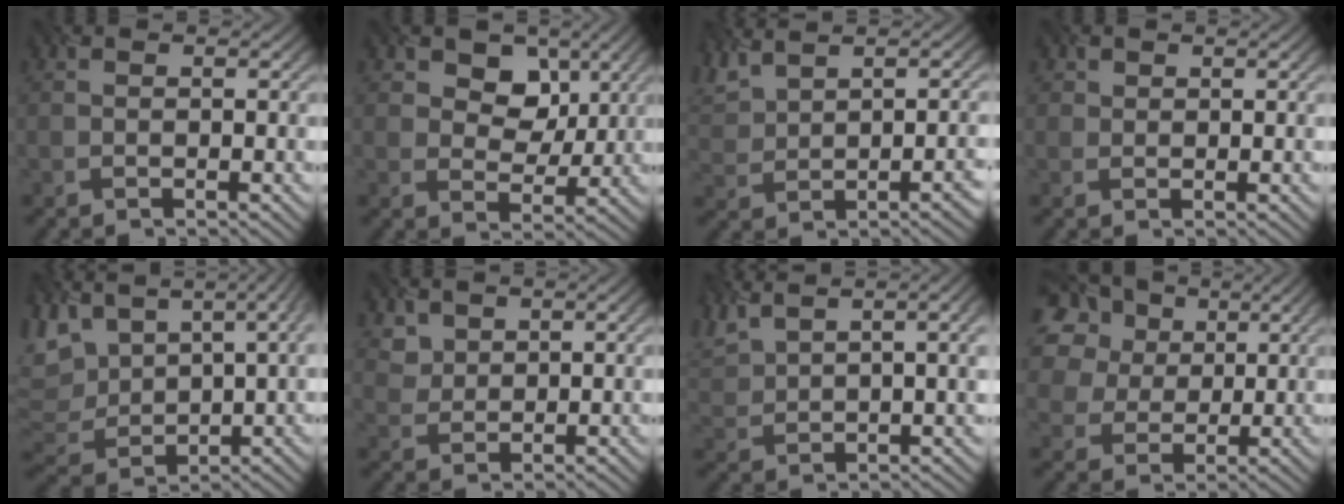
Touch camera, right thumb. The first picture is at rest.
{"total": 6.8, "force": [3.5, 5.2, 2.6], "torque": [-0.060, -0.003, 0.056]}
{"total": 7.1, "force": [3.6, 3.1, 5.2], "torque": [-0.105, 0.024, 0.071]}
{"total": 1.5, "force": [1.0, 1.1, -0.3], "torque": [0.007, 0.001, 0.023]}
{"total": 11.7, "force": [7.3, 5.3, 7.6], "torque": [-0.215, 0.028, 0.154]}
{"total": 2.6, "force": [2.0, 1.5, -0.5], "torque": [-0.003, -0.001, 0.049]}
{"total": 10.5, "force": [6.3, 3.6, 7.6], "torque": [-0.159, 0.024, 0.123]}
{"total": 14.1, "force": [7.6, 10.3, 5.8], "torque": [-0.186, 0.038, 0.149]}